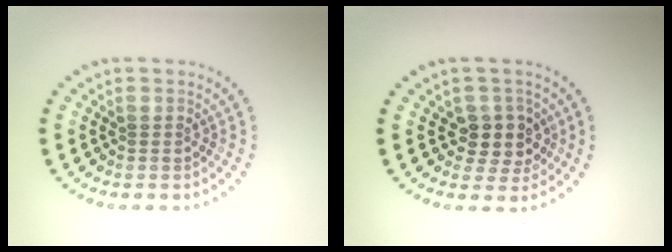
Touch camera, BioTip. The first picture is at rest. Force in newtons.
{"total": 2.9, "press": 2.5, "slide": 1.4}